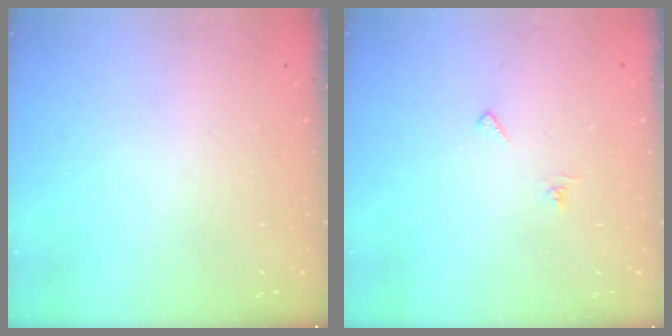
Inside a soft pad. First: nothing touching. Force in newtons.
{"total": 4.3, "press": 4.3, "slide": 0.4}